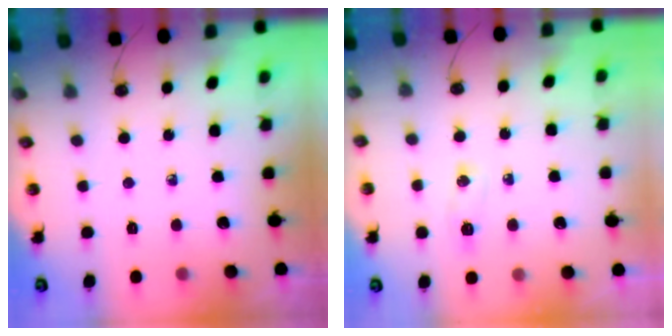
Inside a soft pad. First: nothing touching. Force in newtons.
{"total": 5.7, "press": 5.4, "slide": 1.8}